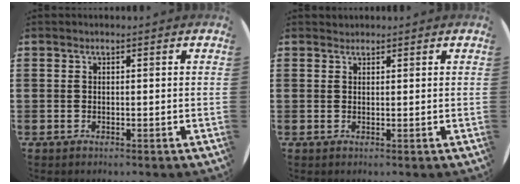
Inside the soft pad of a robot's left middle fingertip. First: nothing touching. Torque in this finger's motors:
{"motor_torque": [0.15, -0.14, 0.00, 0.00]}